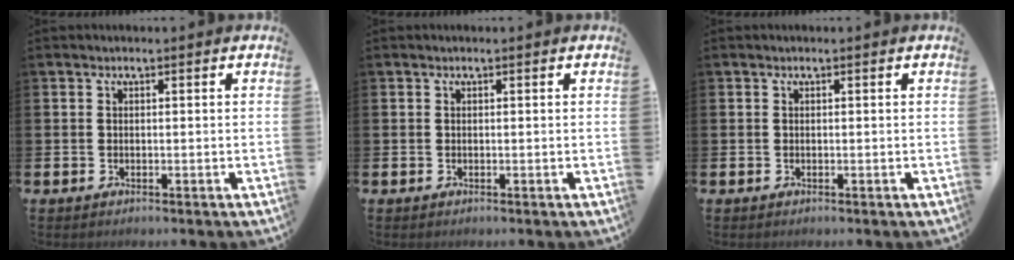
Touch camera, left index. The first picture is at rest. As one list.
[{"total": 0.0}, {"total": 0.0}]